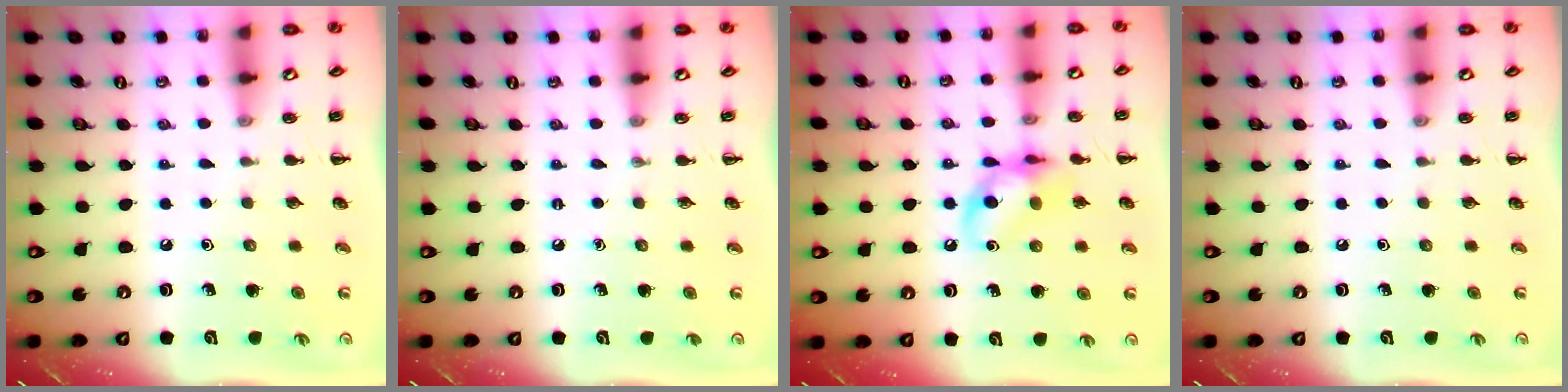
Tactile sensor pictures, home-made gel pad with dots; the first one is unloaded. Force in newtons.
{"total": 0.0}
{"total": 13.1, "press": 13.0, "slide": 2.0}
{"total": 0.0}